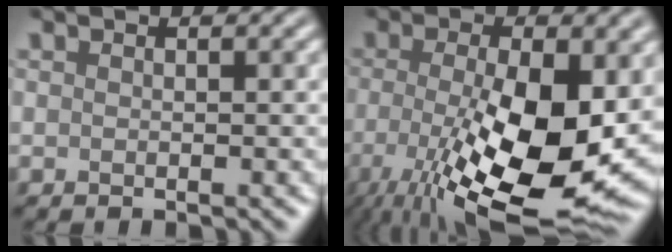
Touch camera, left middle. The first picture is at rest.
{"total": 13.2, "force": [-2.7, 4.6, 12.1], "torque": [-0.205, -0.029, -0.036]}